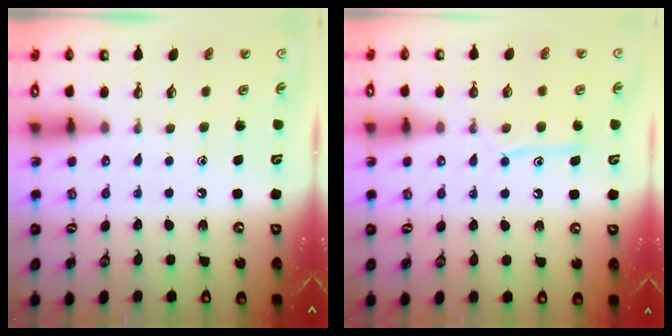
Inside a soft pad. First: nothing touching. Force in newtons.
{"total": 10.2, "press": 10.2, "slide": 0.8}